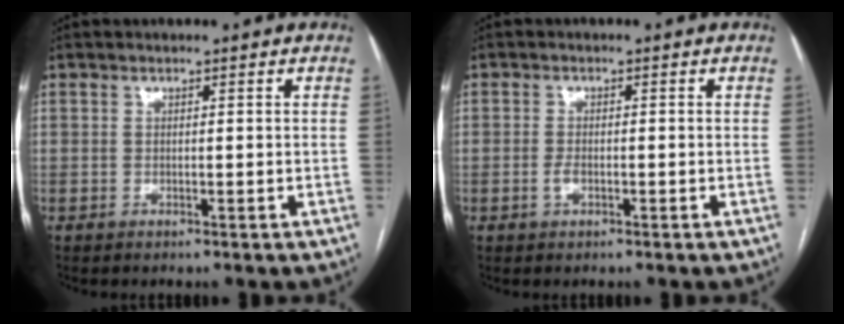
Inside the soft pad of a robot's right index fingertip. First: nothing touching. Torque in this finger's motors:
{"motor_torque": [0.20, -0.11, -0.10, -0.03]}